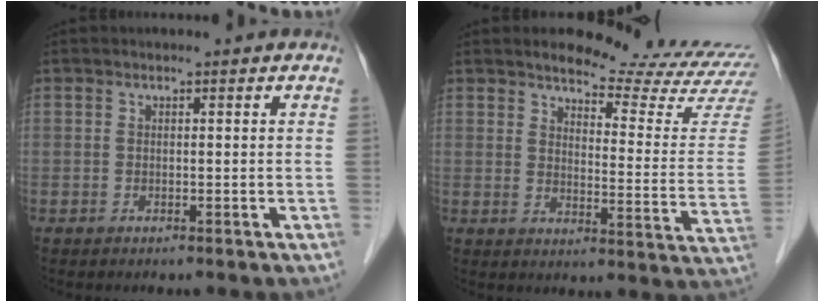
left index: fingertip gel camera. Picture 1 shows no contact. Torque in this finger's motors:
{"motor_torque": [0.91, -1.23, 0.06, -0.01]}